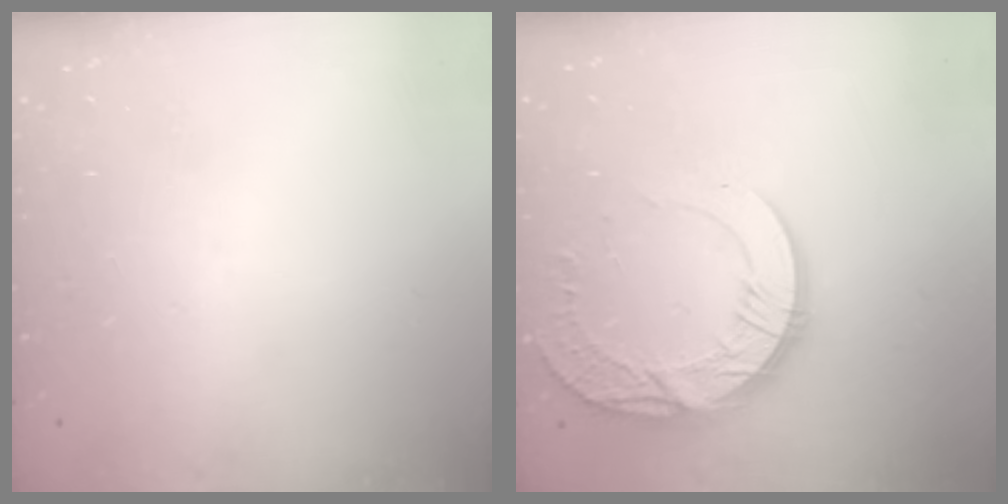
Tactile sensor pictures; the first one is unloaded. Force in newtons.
{"total": 14.4, "press": 14.4, "slide": 1.4}